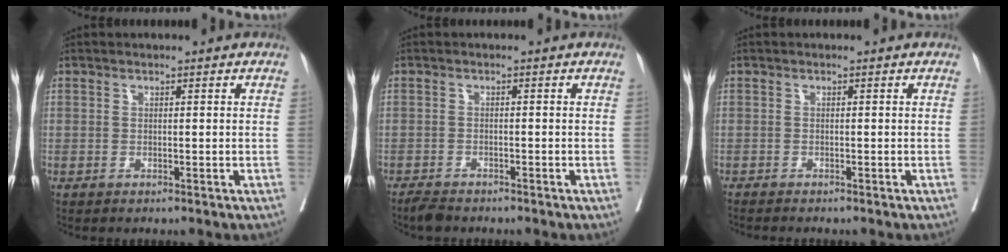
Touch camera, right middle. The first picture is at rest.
{"total": 2.4, "force": [-2.2, 0.7, 0.6], "torque": [-0.019, -0.007, -0.036]}
{"total": 1.2, "force": [-1.2, 0.0, 0.3], "torque": [-0.012, -0.006, -0.022]}